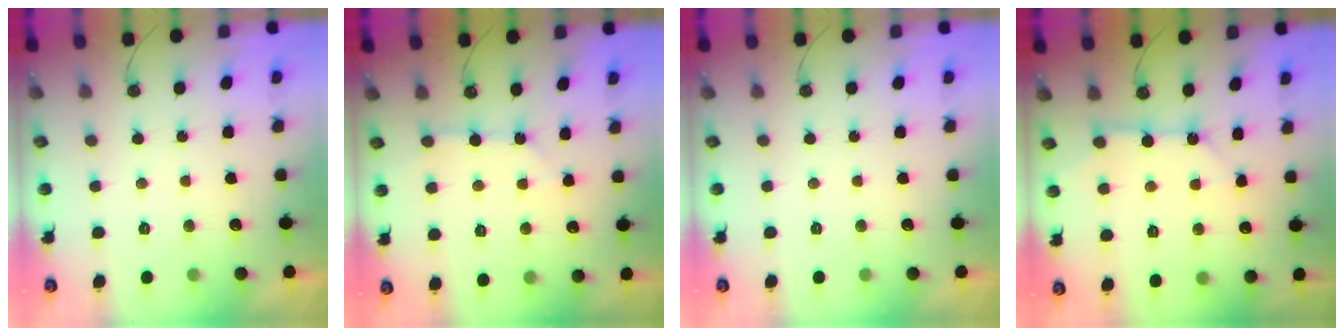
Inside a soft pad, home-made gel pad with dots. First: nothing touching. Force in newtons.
{"total": 3.1, "press": 3.1, "slide": 0.4}
{"total": 0.0}
{"total": 6.1, "press": 6.0, "slide": 0.6}